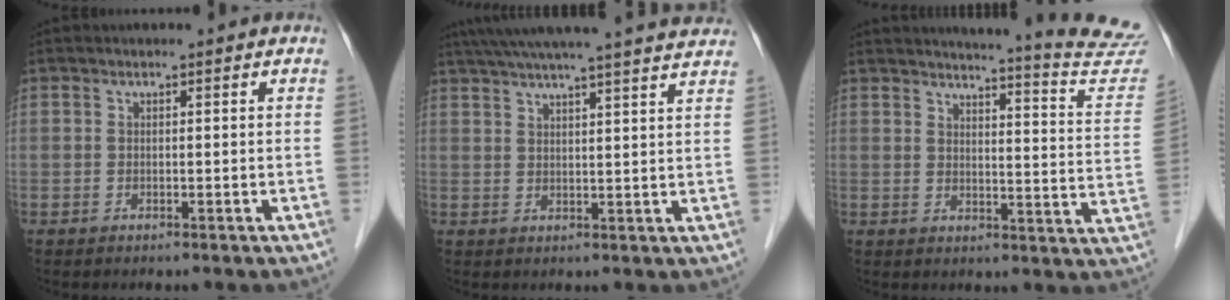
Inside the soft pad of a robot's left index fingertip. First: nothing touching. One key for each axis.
{"total": 23.1, "fx": 20.8, "fy": 0.2, "fz": 10.2, "tx": -0.168, "ty": 0.010, "tz": 0.269}
{"total": 19.5, "fx": 18.9, "fy": 0.2, "fz": 4.9, "tx": -0.055, "ty": -0.115, "tz": 0.196}